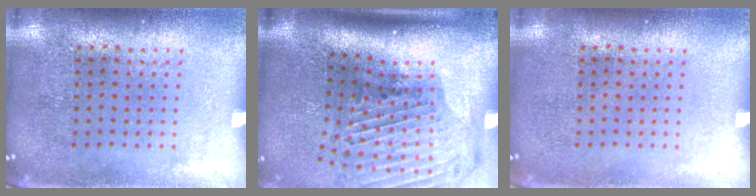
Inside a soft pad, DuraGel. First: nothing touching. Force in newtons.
{"total": 3.0, "press": 2.1, "slide": 2.0}
{"total": 0.0}